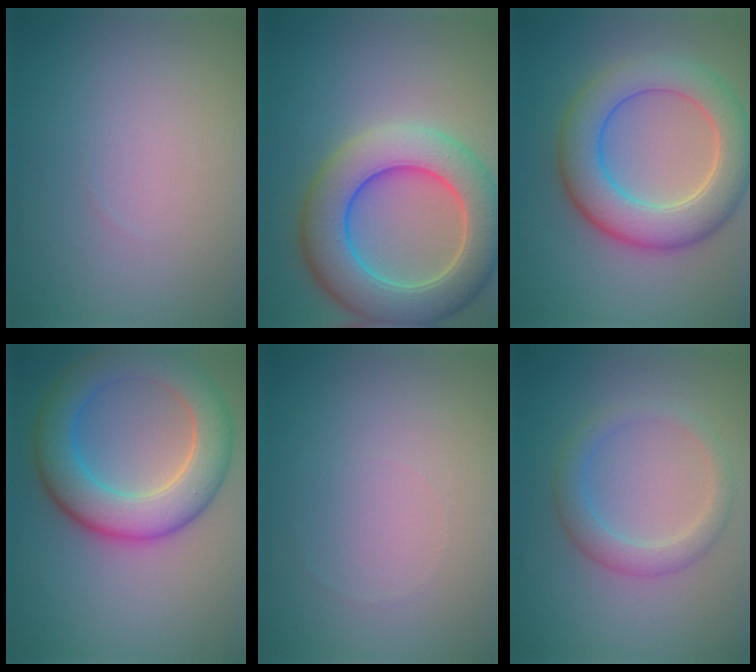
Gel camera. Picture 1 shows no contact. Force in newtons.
{"total": 8.9, "press": 8.9, "slide": 0.3}
{"total": 7.6, "press": 7.6, "slide": 0.4}
{"total": 7.8, "press": 7.8, "slide": 0.3}
{"total": 0.0}
{"total": 2.8, "press": 2.8, "slide": 0.1}